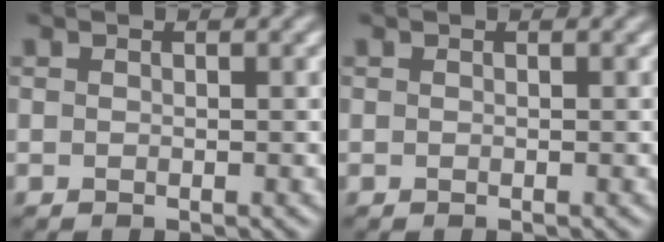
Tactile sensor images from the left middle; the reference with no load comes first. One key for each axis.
{"total": 0.0}